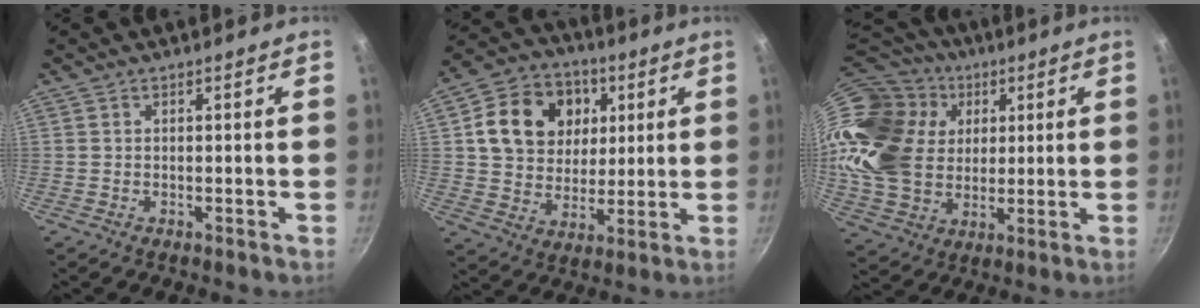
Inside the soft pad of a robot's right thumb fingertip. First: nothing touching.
{"total": 16.4, "force": [4.4, 13.3, 8.5], "torque": [-0.123, 0.004, 0.073]}
{"total": 23.6, "force": [7.0, 18.3, 13.1], "torque": [-0.238, 0.010, 0.138]}